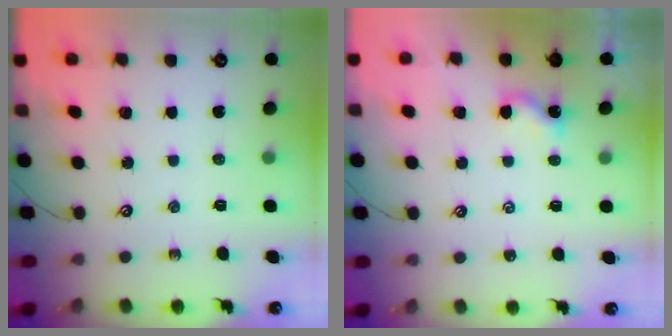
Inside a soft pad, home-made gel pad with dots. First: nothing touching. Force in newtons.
{"total": 0.0}